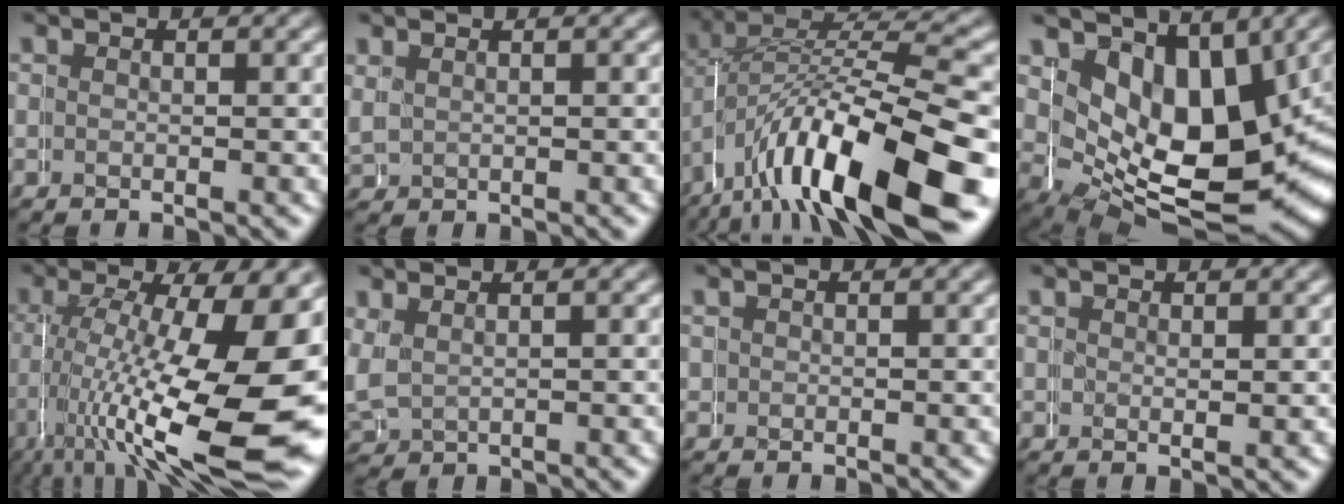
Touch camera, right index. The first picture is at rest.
{"total": 1.1, "force": [1.0, 0.3, 0.1], "torque": [-0.011, -0.002, 0.025]}
{"total": 12.6, "force": [-2.9, 6.4, 10.4], "torque": [-0.179, -0.023, -0.031]}
{"total": 15.0, "force": [-0.6, 10.0, 11.2], "torque": [-0.192, -0.070, 0.025]}
{"total": 14.4, "force": [-2.1, 5.7, 13.1], "torque": [-0.202, -0.045, -0.001]}
{"total": 3.5, "force": [0.9, 3.1, 1.4], "torque": [-0.060, -0.015, 0.025]}
{"total": 1.2, "force": [0.3, 1.1, 0.4], "torque": [-0.016, -0.009, 0.007]}
{"total": 1.0, "force": [0.6, 0.2, 0.8], "torque": [-0.020, -0.008, 0.015]}